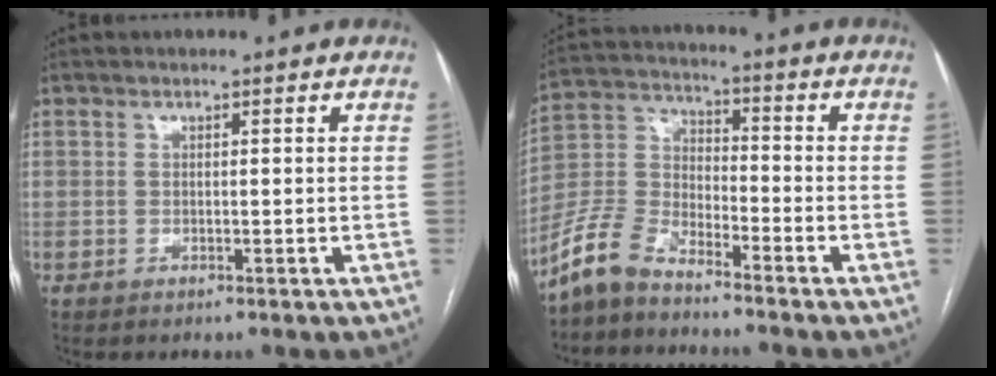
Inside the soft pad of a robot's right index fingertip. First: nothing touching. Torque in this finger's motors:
{"motor_torque": [0.19, -0.33, -0.07, -0.09]}